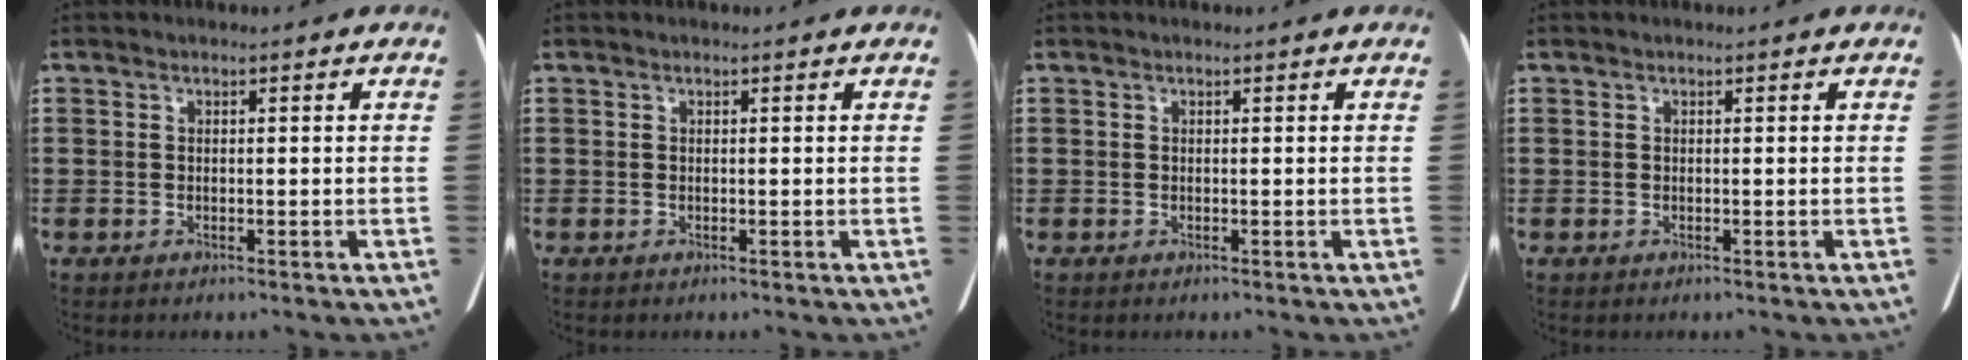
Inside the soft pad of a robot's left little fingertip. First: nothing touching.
{"total": 0.0}
{"total": 0.0}
{"total": 0.0}